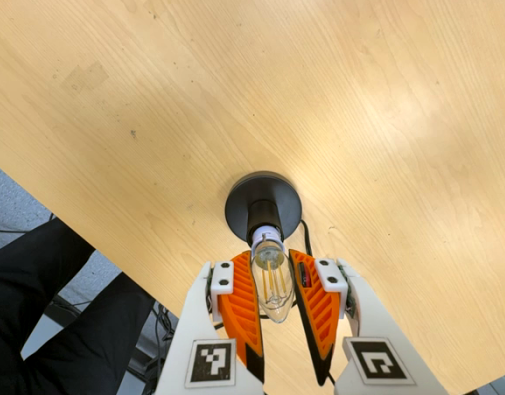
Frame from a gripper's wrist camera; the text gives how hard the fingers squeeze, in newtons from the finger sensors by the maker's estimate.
{"total": 12.8, "left": 11.7, "right": 13.9}